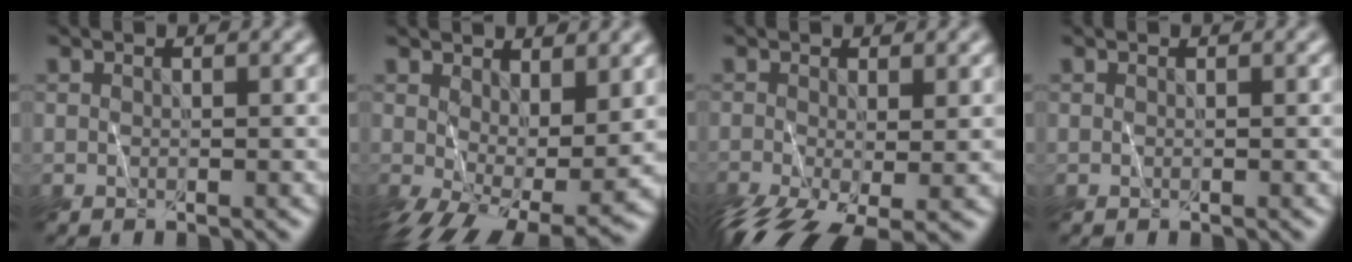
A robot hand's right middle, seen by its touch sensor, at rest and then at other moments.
{"total": 8.9, "force": [-1.2, 4.7, 7.4], "torque": [-0.141, -0.038, -0.005]}
{"total": 6.9, "force": [-3.9, 2.7, 5.1], "torque": [-0.113, -0.030, -0.069]}
{"total": 0.0}